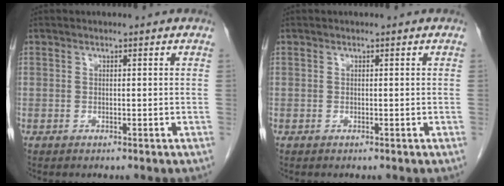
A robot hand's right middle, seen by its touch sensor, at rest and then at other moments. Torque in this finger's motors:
{"motor_torque": [0.04, 0.00, 0.00, -0.01]}